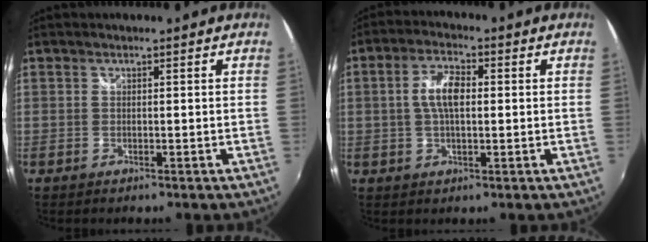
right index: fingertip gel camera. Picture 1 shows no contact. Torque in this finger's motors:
{"motor_torque": [0.23, -0.03, 0.17, 0.10]}